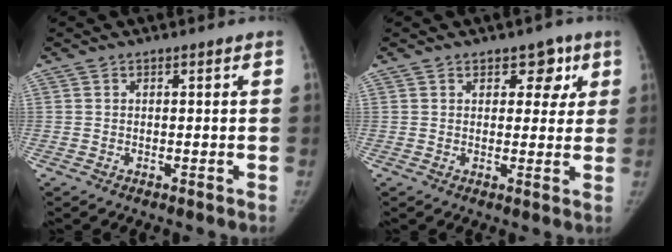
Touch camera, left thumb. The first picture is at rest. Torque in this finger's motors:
{"motor_torque": [-0.23, 0.10, -0.10, -0.02, 0.00]}